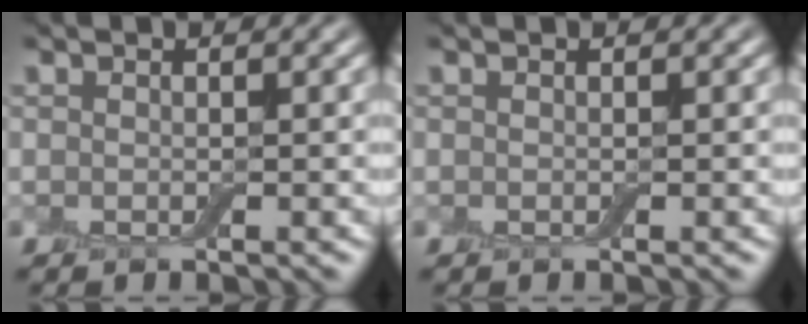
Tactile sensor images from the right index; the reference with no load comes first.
{"total": 0.0}